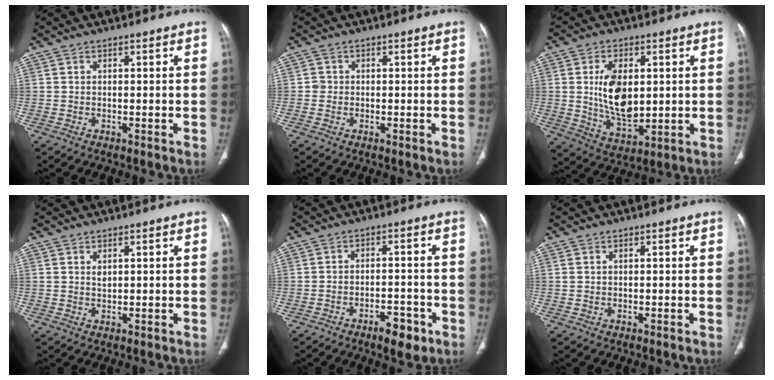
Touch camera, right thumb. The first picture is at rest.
{"total": 1.1, "force": [-0.1, 1.1, 0.2], "torque": [0.004, 0.004, -0.002]}
{"total": 12.3, "force": [1.6, 7.0, 10.0], "torque": [-0.162, -0.018, 0.040]}
{"total": 1.3, "force": [0.6, 0.7, 0.9], "torque": [-0.012, -0.003, 0.015]}
{"total": 5.9, "force": [-3.5, 2.5, 4.1], "torque": [-0.050, 0.020, -0.048]}
{"total": 0.5, "force": [0.2, 0.3, 0.4], "torque": [-0.012, 0.010, 0.008]}